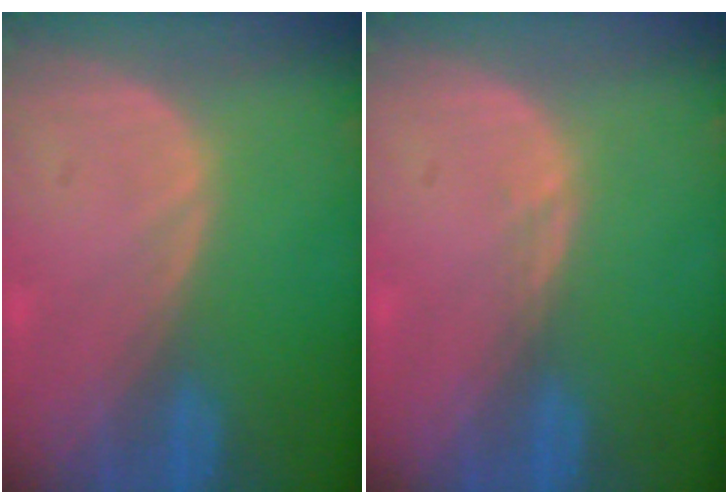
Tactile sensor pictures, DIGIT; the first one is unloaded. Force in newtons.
{"total": 0.8, "press": 0.6, "slide": 0.6}